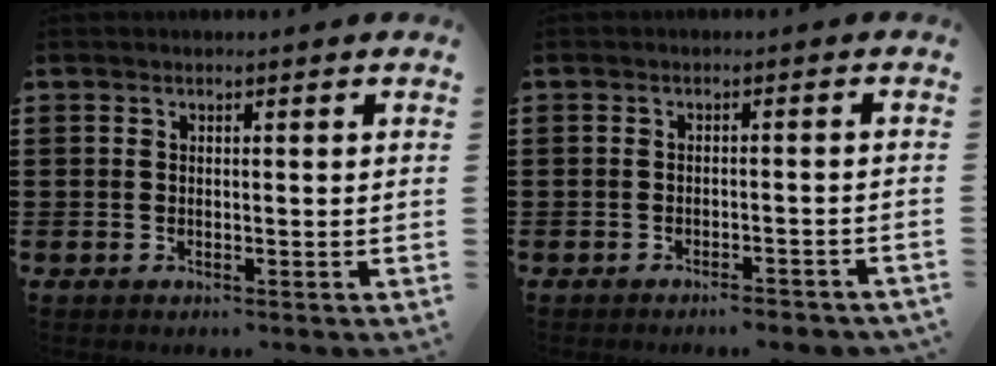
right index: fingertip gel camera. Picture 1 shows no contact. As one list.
[{"total": 2.1, "force": [-2.0, -0.1, 0.7], "torque": [-0.016, -0.004, -0.039]}]